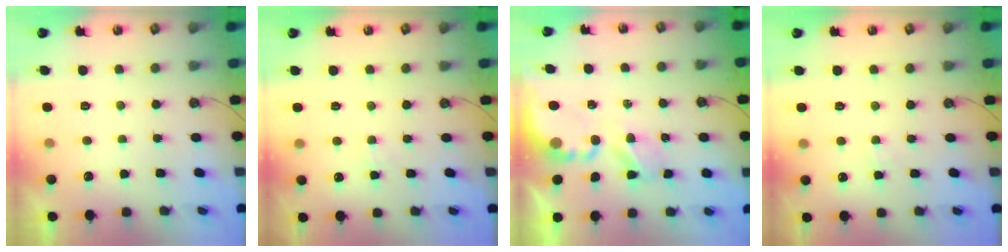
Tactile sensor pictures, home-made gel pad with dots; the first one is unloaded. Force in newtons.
{"total": 2.1, "press": 2.1, "slide": 0.4}
{"total": 4.7, "press": 4.7, "slide": 0.2}
{"total": 2.1, "press": 2.1, "slide": 0.4}